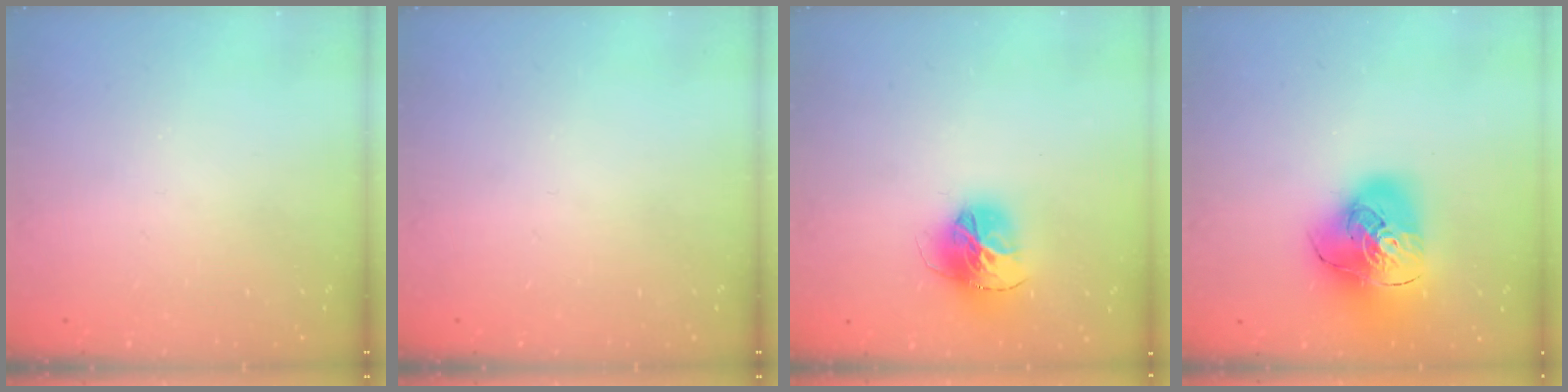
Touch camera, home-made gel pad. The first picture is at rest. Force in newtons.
{"total": 0.0}
{"total": 15.1, "press": 15.0, "slide": 1.5}
{"total": 20.4, "press": 20.2, "slide": 2.5}